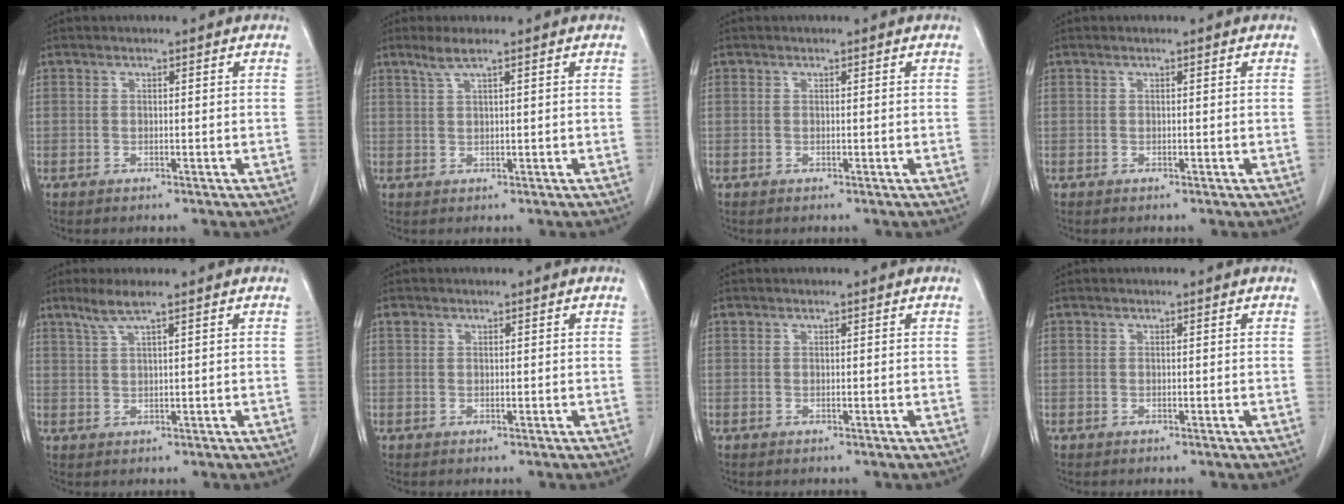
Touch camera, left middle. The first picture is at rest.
{"total": 2.4, "force": [1.6, -0.1, 1.8], "torque": [-0.045, 0.005, 0.037]}
{"total": 0.0}
{"total": 0.0}
{"total": 3.3, "force": [2.3, -0.2, 2.3], "torque": [-0.058, 0.003, 0.051]}
{"total": 0.7, "force": [0.5, 0.5, 0.2], "torque": [-0.002, 0.007, 0.008]}
{"total": 0.0}
{"total": 0.0}